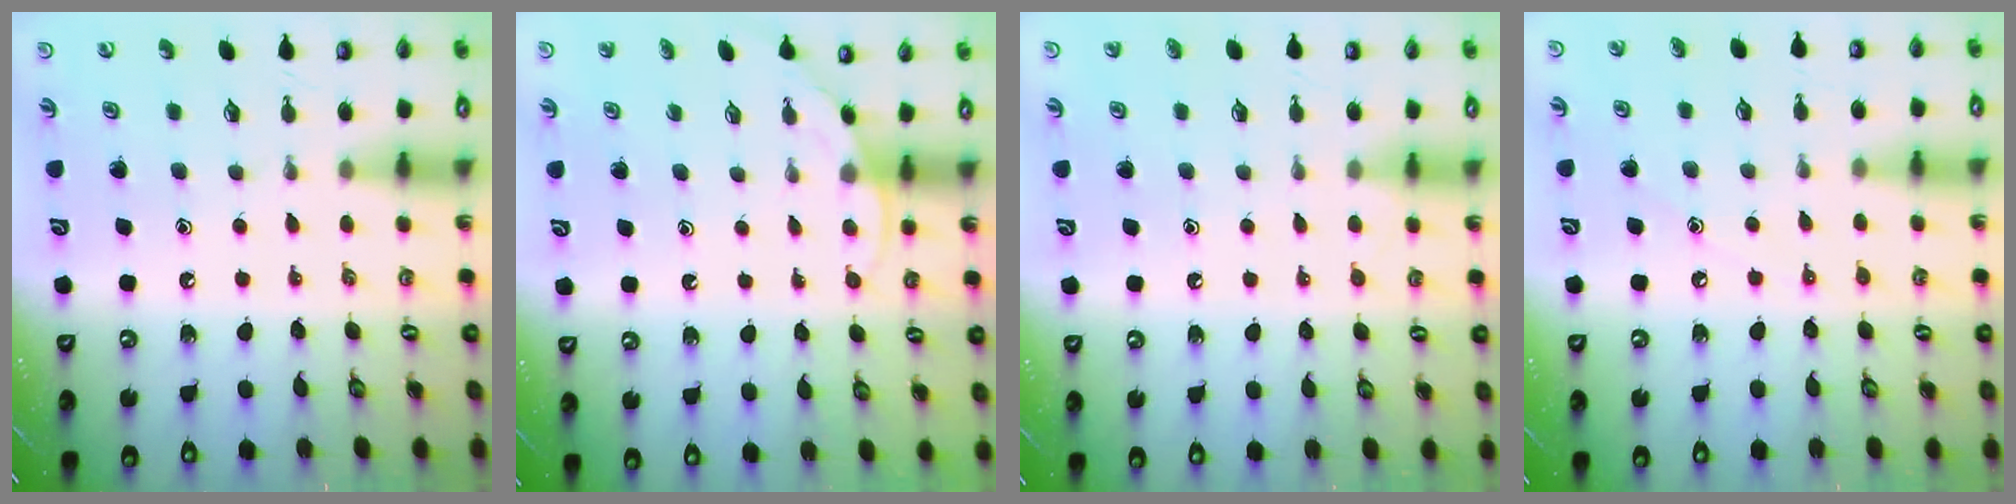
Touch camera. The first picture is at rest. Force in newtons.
{"total": 4.6, "press": 4.6, "slide": 0.3}
{"total": 3.0, "press": 3.0, "slide": 0.3}
{"total": 4.7, "press": 4.6, "slide": 0.6}